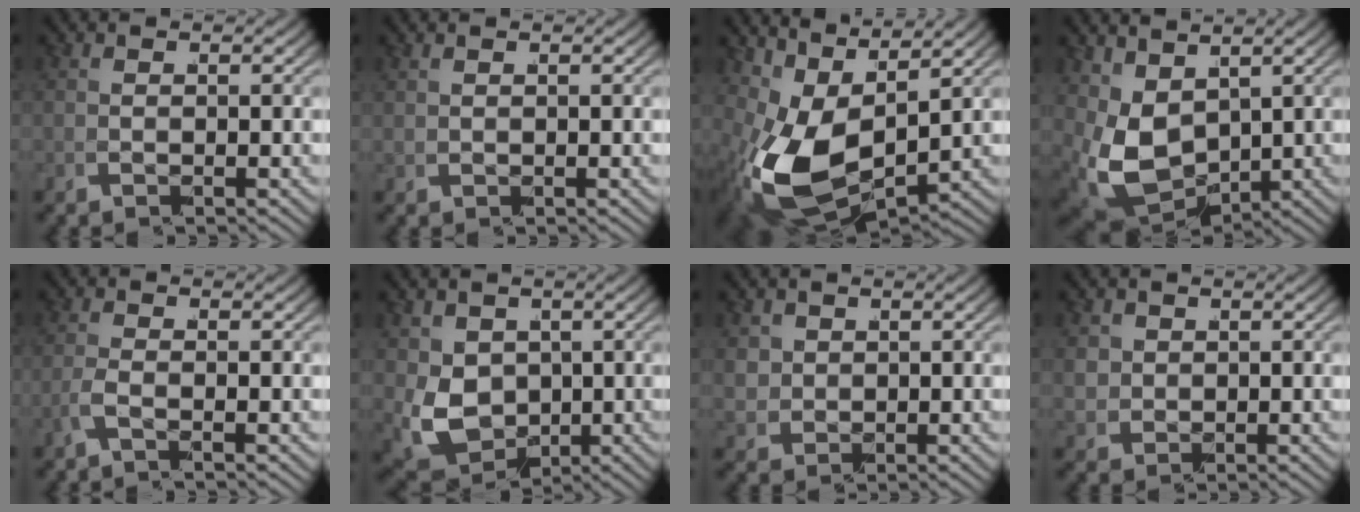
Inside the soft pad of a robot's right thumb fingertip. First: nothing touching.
{"total": 0.8, "force": [0.8, -0.1, 0.2], "torque": [-0.007, 0.000, 0.022]}
{"total": 10.4, "force": [-0.2, 6.0, 8.5], "torque": [-0.194, -0.048, 0.027]}
{"total": 9.3, "force": [-0.1, 6.9, 6.2], "torque": [-0.173, -0.064, 0.035]}
{"total": 1.3, "force": [-0.5, 0.0, 1.2], "torque": [-0.036, -0.005, -0.008]}
{"total": 7.9, "force": [-0.2, 6.1, 5.0], "torque": [-0.127, -0.058, 0.031]}
{"total": 2.7, "force": [1.1, 2.2, 1.1], "torque": [-0.037, -0.020, 0.040]}
{"total": 2.9, "force": [0.9, 2.5, 1.2], "torque": [-0.039, -0.017, 0.033]}